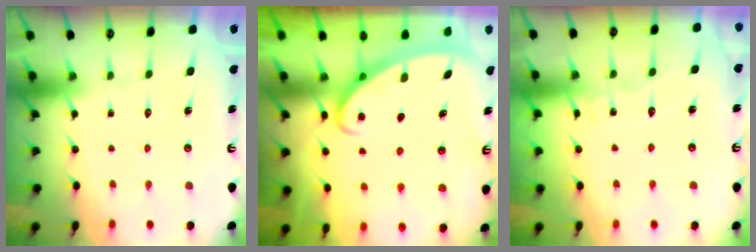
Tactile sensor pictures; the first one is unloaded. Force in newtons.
{"total": 2.6, "press": 2.5, "slide": 0.4}
{"total": 5.0, "press": 5.0, "slide": 0.6}